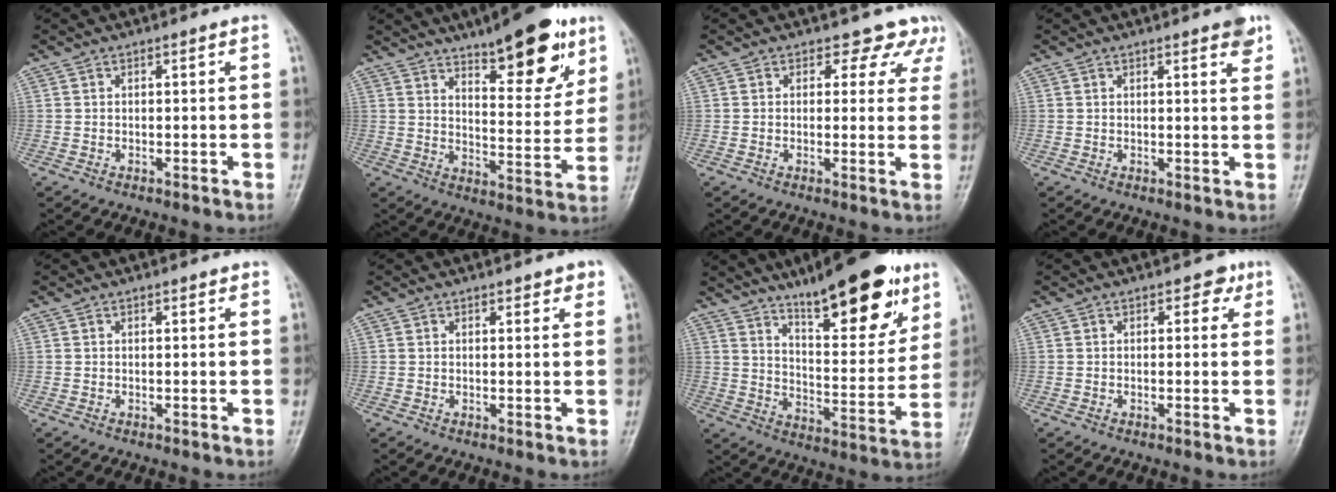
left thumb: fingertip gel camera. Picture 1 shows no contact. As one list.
[{"total": 15.9, "force": [10.2, 5.1, 11.0], "torque": [-0.118, -0.055, 0.155]}, {"total": 6.5, "force": [5.2, 3.9, 0.5], "torque": [0.042, -0.021, 0.035]}, {"total": 3.1, "force": [2.0, 0.8, 2.3], "torque": [-0.022, -0.009, 0.022]}, {"total": 0.7, "force": [0.5, 0.4, 0.3], "torque": [-0.004, -0.003, 0.004]}, {"total": 2.5, "force": [1.7, 1.0, 1.5], "torque": [-0.003, -0.006, 0.018]}, {"total": 20.3, "force": [13.3, 6.1, 14.1], "torque": [-0.164, -0.071, 0.209]}, {"total": 2.2, "force": [1.0, 1.5, 1.2], "torque": [0.006, 0.000, 0.006]}]